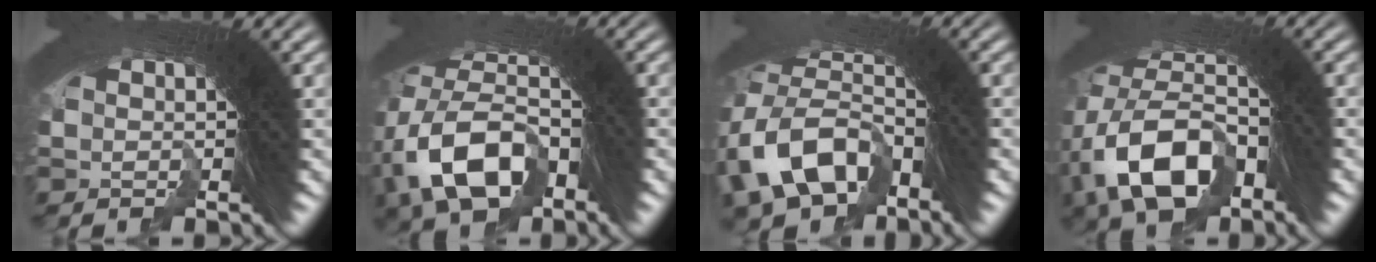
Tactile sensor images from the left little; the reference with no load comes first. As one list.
[{"total": 8.9, "force": [-3.2, 6.8, 4.7], "torque": [-0.102, -0.027, -0.054]}, {"total": 8.0, "force": [-4.1, 6.2, 3.0], "torque": [-0.091, -0.036, -0.068]}, {"total": 9.0, "force": [-3.1, 6.6, 5.2], "torque": [-0.107, -0.021, -0.056]}]